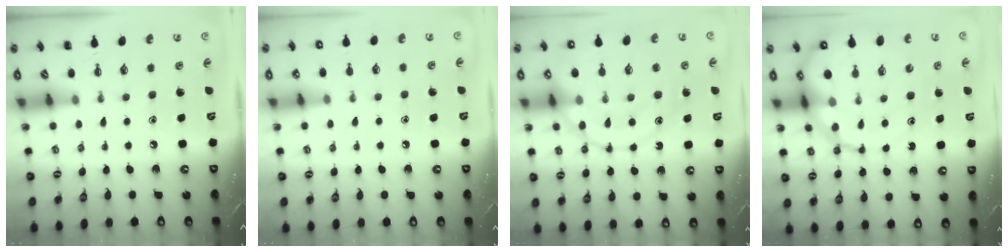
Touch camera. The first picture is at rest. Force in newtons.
{"total": 5.2, "press": 5.0, "slide": 1.5}
{"total": 18.3, "press": 18.2, "slide": 2.1}
{"total": 17.9, "press": 17.4, "slide": 4.4}